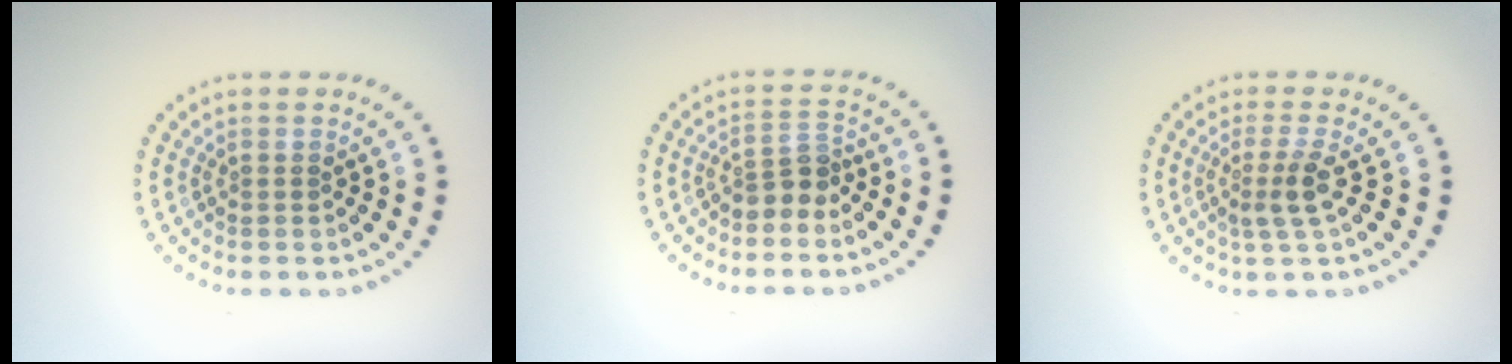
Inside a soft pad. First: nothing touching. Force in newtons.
{"total": 2.4, "press": 1.8, "slide": 1.5}
{"total": 2.4, "press": 1.8, "slide": 1.6}